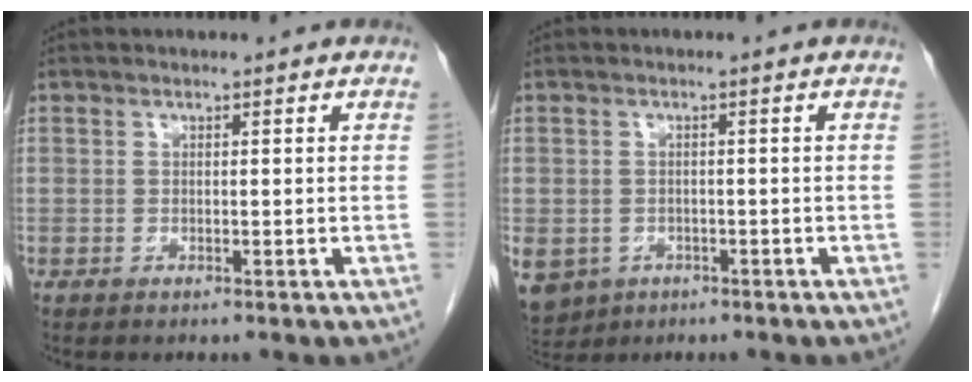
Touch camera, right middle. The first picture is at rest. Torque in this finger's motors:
{"motor_torque": [1.47, -0.67, 0.76, 0.14]}